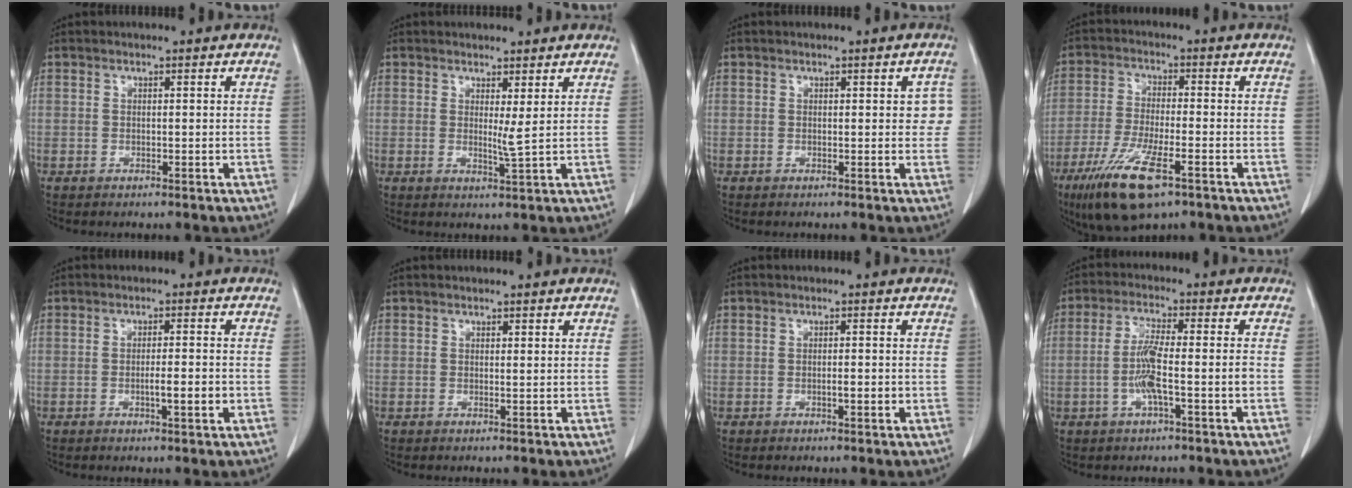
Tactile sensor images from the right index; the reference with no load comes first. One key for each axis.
{"total": 2.0, "fx": 0.7, "fy": -0.3, "fz": 1.9, "tx": -0.035, "ty": -0.010, "tz": 0.015}
{"total": 3.0, "fx": 0.5, "fy": 1.6, "fz": 2.5, "tx": -0.012, "ty": 0.009, "tz": 0.002}
{"total": 11.6, "fx": -6.6, "fy": 2.5, "fz": 9.1, "tx": -0.182, "ty": -0.027, "tz": -0.114}
{"total": 3.5, "fx": -1.0, "fy": 0.2, "fz": 3.3, "tx": -0.057, "ty": -0.001, "tz": -0.012}
{"total": 0.7, "fx": 0.2, "fy": -0.1, "fz": 0.7, "tx": -0.015, "ty": -0.003, "tz": 0.004}
{"total": 1.4, "fx": -0.4, "fy": 0.2, "fz": 1.3, "tx": -0.027, "ty": 0.001, "tz": -0.004}
{"total": 6.2, "fx": -1.8, "fy": 0.1, "fz": 6.0, "tx": -0.124, "ty": 0.008, "tz": -0.032}